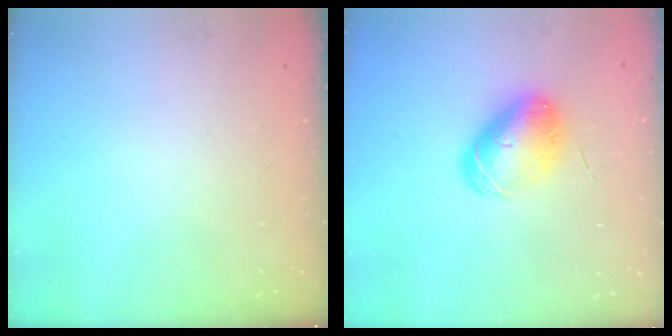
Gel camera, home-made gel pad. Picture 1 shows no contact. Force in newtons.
{"total": 8.8, "press": 8.7, "slide": 1.5}